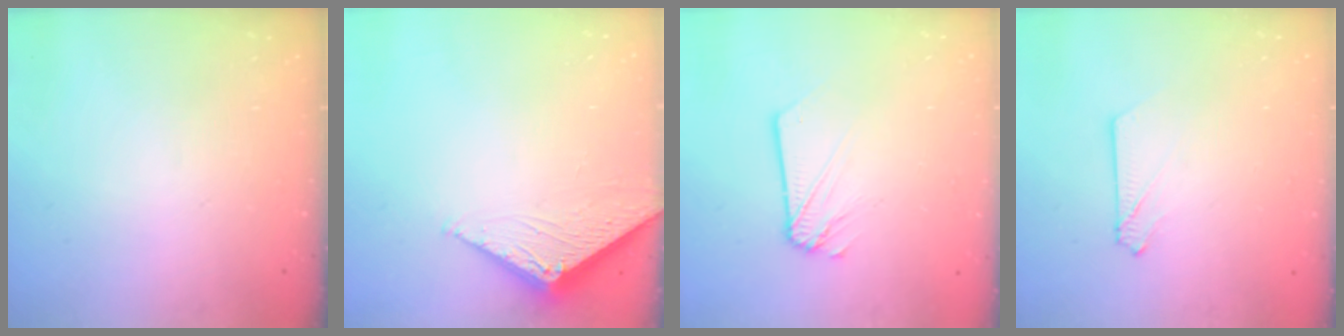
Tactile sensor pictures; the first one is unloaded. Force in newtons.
{"total": 4.0, "press": 4.0, "slide": 0.5}
{"total": 2.5, "press": 2.5, "slide": 0.1}
{"total": 2.6, "press": 2.6, "slide": 0.3}